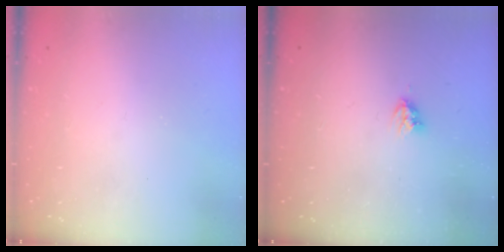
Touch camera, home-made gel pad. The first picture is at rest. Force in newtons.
{"total": 3.5, "press": 3.5, "slide": 0.4}